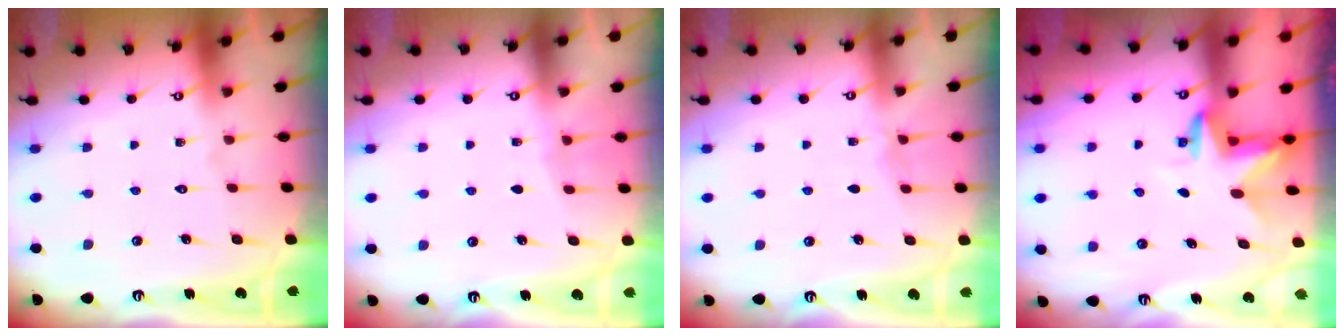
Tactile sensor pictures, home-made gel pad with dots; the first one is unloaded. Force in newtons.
{"total": 4.3, "press": 4.3, "slide": 0.4}
{"total": 2.4, "press": 2.4, "slide": 0.3}
{"total": 3.2, "press": 3.2, "slide": 0.1}